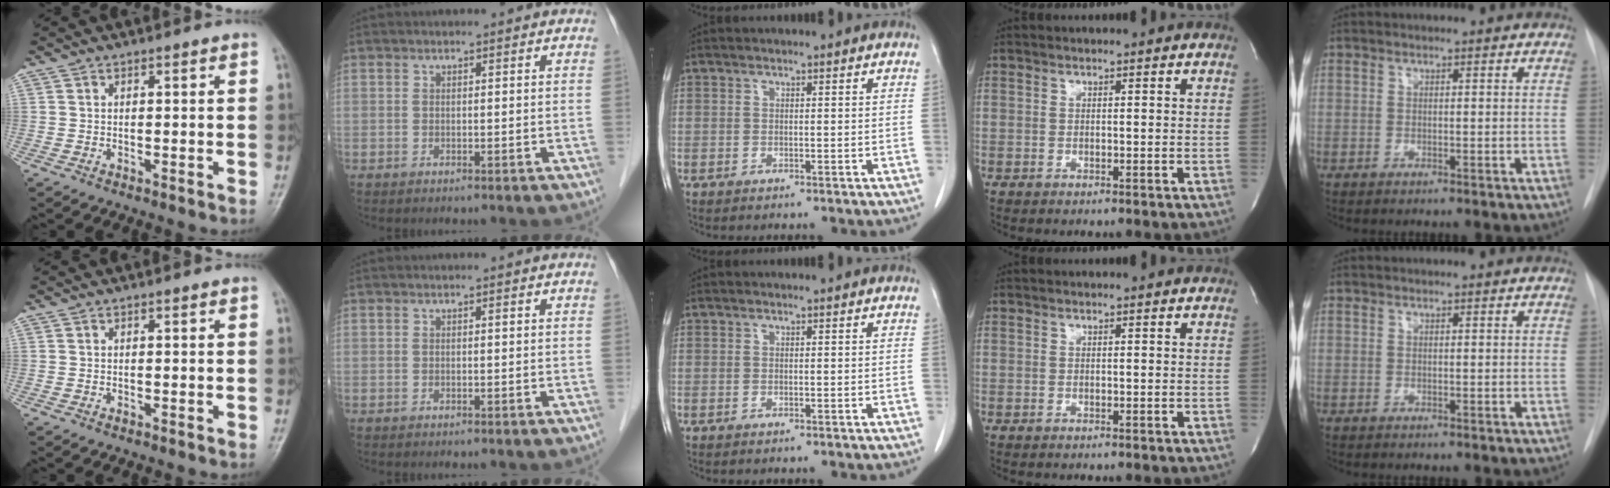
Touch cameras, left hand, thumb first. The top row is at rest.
{}